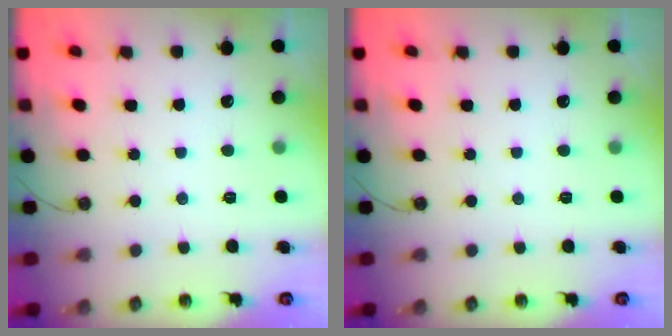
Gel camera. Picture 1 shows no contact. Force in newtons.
{"total": 0.0}